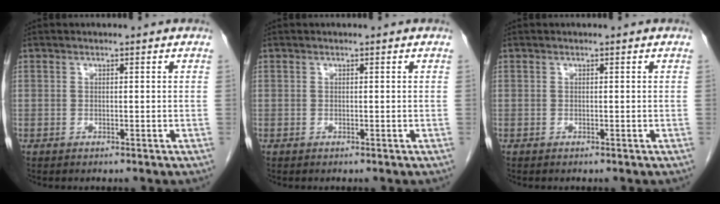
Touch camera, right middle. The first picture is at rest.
{"total": 0.0}
{"total": 0.0}